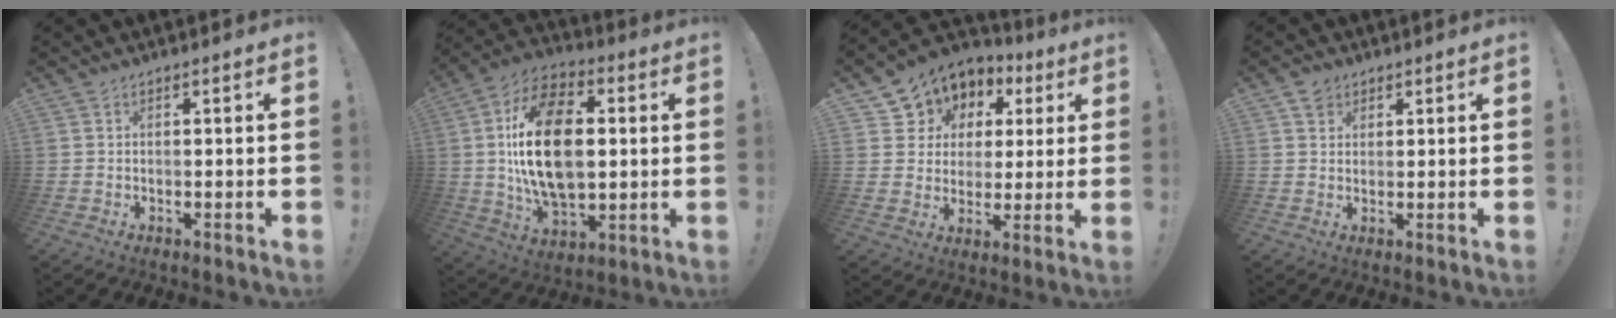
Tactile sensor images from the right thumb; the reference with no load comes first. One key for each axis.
{"total": 23.1, "fx": 2.0, "fy": 13.8, "fz": 18.4, "tx": -0.340, "ty": 0.002, "tz": 0.034}
{"total": 8.3, "fx": 3.0, "fy": 7.4, "fz": 2.1, "tx": -0.034, "ty": -0.030, "tz": 0.063}
{"total": 2.9, "fx": 1.8, "fy": 2.3, "fz": 0.2, "tx": -0.004, "ty": -0.002, "tz": 0.033}